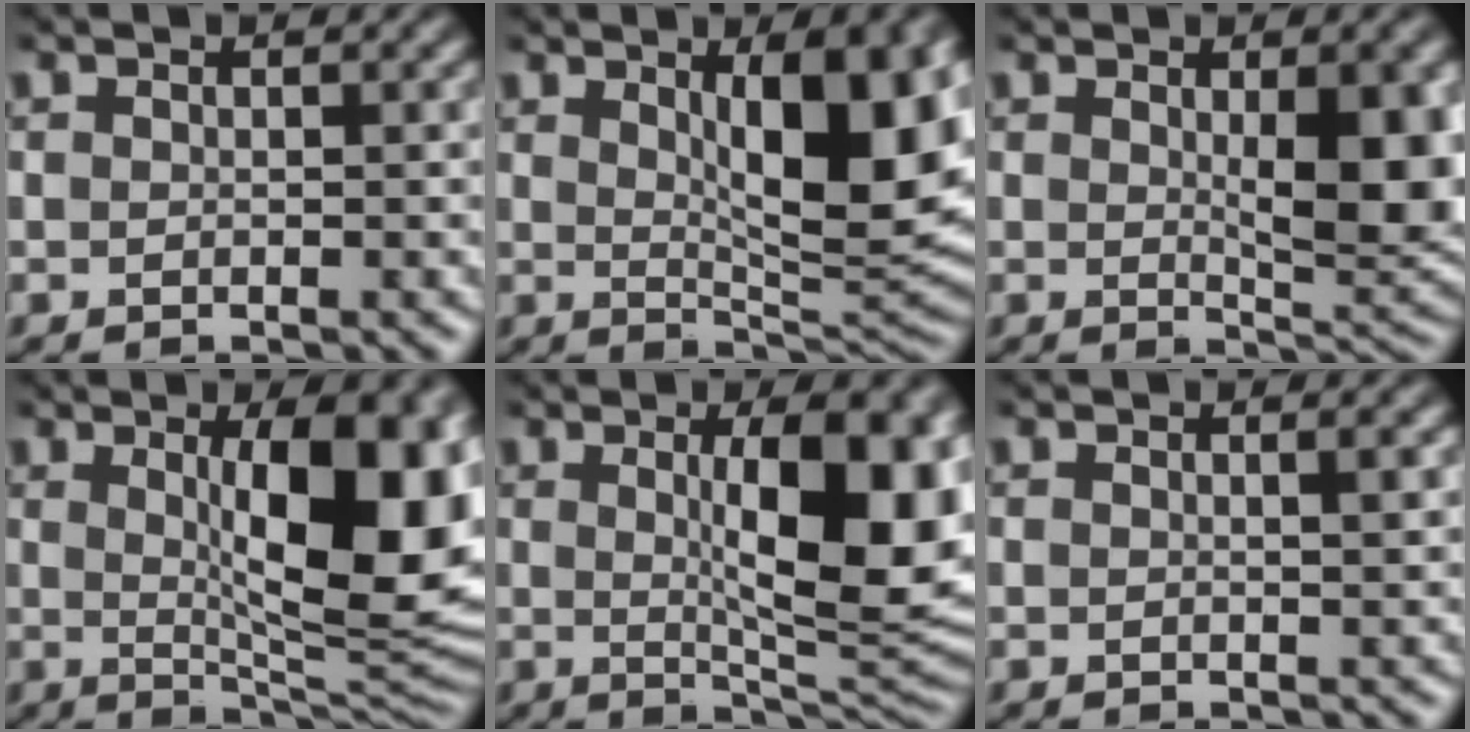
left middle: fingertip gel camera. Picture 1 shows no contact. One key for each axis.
{"total": 9.9, "fx": 2.6, "fy": 3.1, "fz": 9.0, "tx": -0.123, "ty": -0.007, "tz": 0.047}
{"total": 6.7, "fx": 0.7, "fy": 2.2, "fz": 6.3, "tx": -0.085, "ty": -0.006, "tz": 0.017}
{"total": 12.2, "fx": 1.8, "fy": 4.0, "fz": 11.4, "tx": -0.143, "ty": -0.007, "tz": 0.034}
{"total": 11.1, "fx": 1.6, "fy": 3.4, "fz": 10.4, "tx": -0.133, "ty": -0.006, "tz": 0.032}
{"total": 1.2, "fx": 0.4, "fy": 0.3, "fz": 1.1, "tx": -0.012, "ty": 0.003, "tz": 0.002}